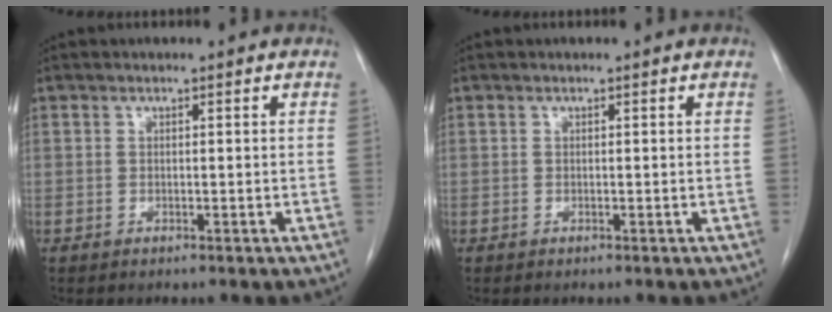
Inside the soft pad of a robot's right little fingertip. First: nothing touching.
{"total": 0.0}